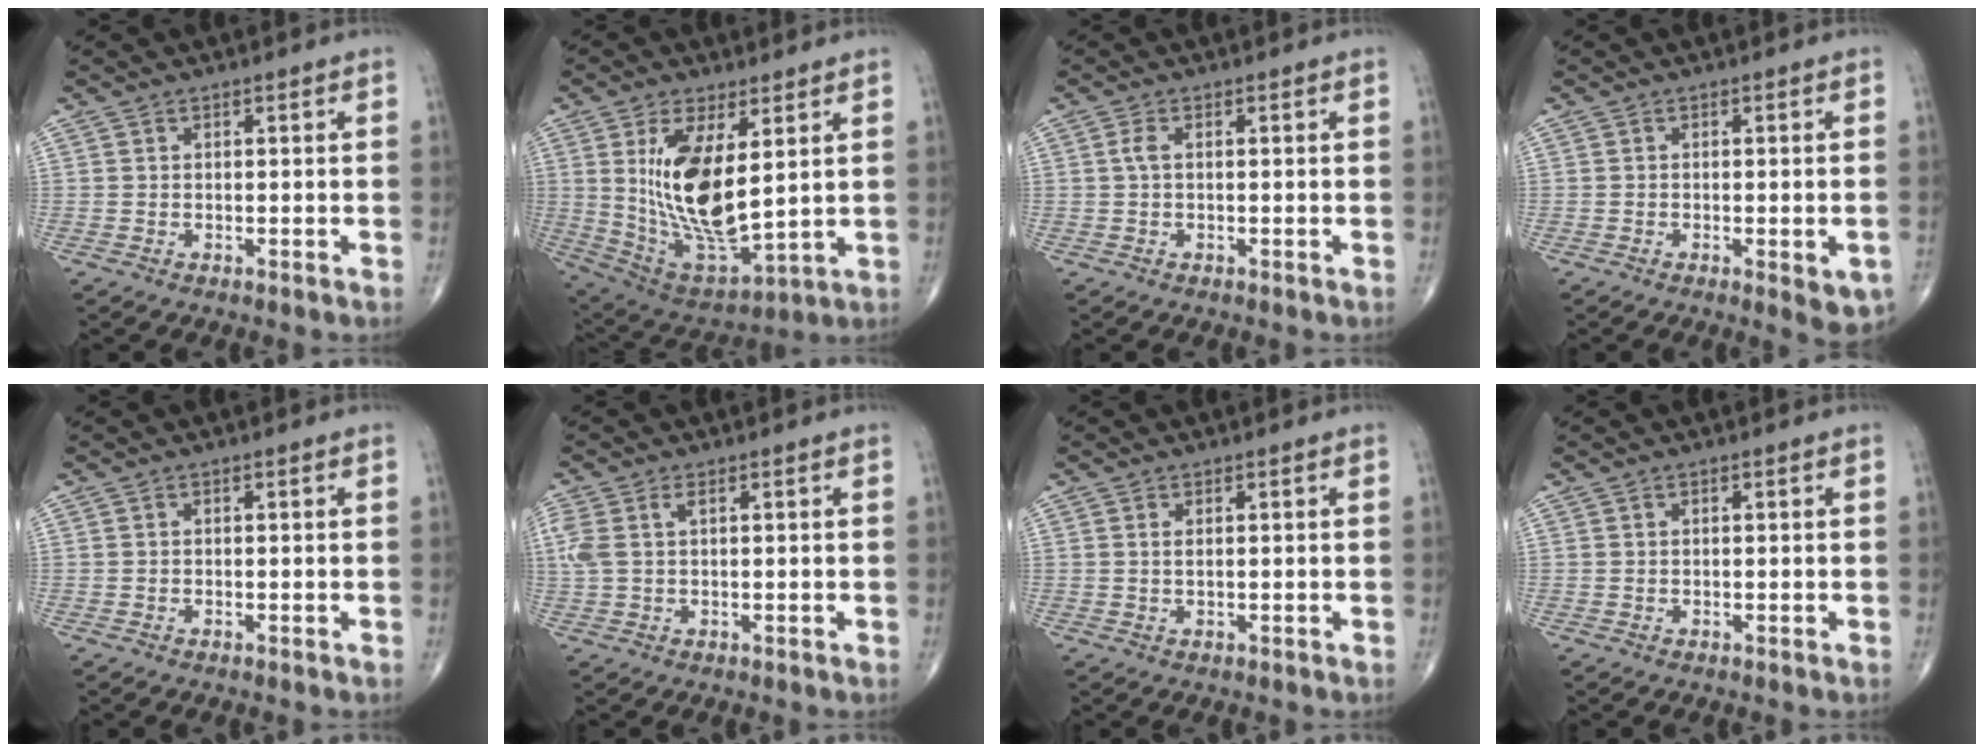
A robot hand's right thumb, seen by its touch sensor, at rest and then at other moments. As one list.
[{"total": 17.1, "force": [3.6, 7.3, 15.1], "torque": [-0.273, -0.031, 0.089]}, {"total": 1.5, "force": [0.1, 0.6, 1.3], "torque": [-0.033, -0.001, 0.001]}, {"total": 5.2, "force": [-1.9, 1.7, 4.5], "torque": [-0.045, -0.003, -0.019]}, {"total": 0.0}, {"total": 5.0, "force": [1.4, 2.6, 4.0], "torque": [-0.125, 0.021, 0.033]}, {"total": 0.6, "force": [0.2, 0.1, 0.5], "torque": [-0.014, -0.001, 0.003]}, {"total": 0.0}]